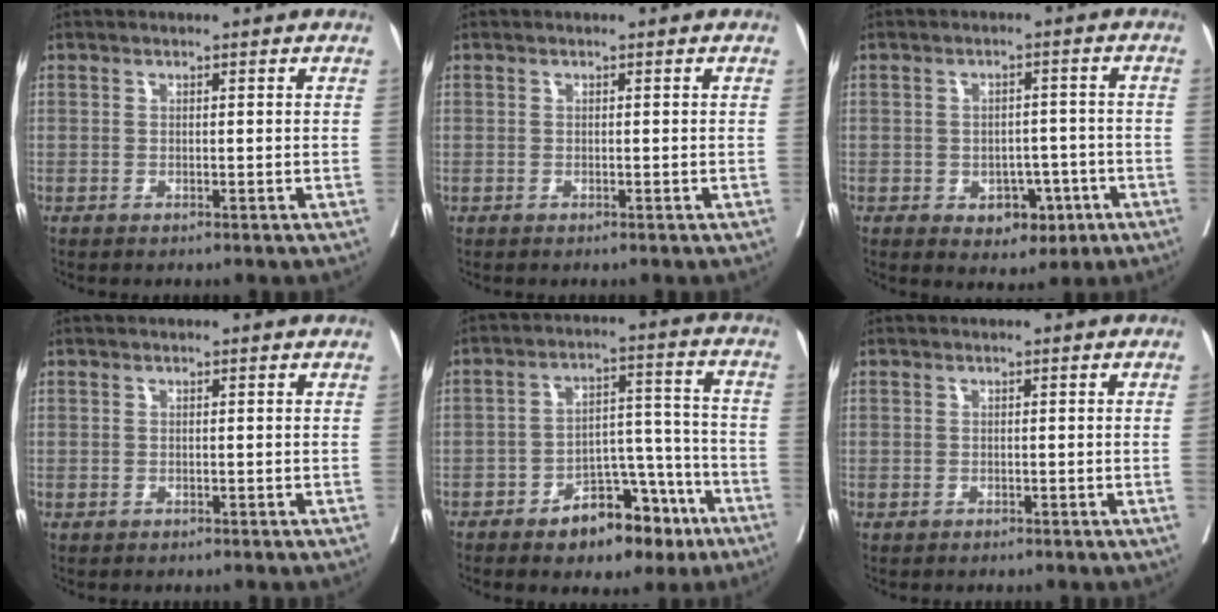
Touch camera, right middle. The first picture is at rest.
{"total": 0.0}
{"total": 5.4, "force": [-2.2, 3.8, 3.1], "torque": [-0.032, 0.012, -0.021]}
{"total": 0.0}
{"total": 11.4, "force": [-6.9, 5.6, 7.1], "torque": [-0.089, 0.029, -0.101]}
{"total": 0.6, "force": [-0.1, -0.2, 0.6], "torque": [-0.009, 0.002, -0.002]}